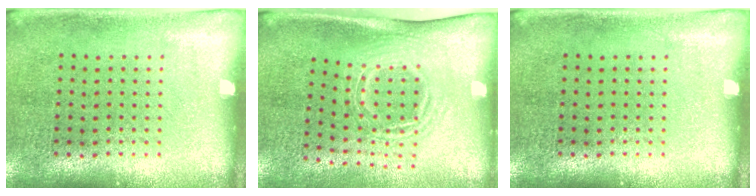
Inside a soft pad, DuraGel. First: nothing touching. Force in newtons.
{"total": 1.7, "press": 1.2, "slide": 1.2}
{"total": 0.0}